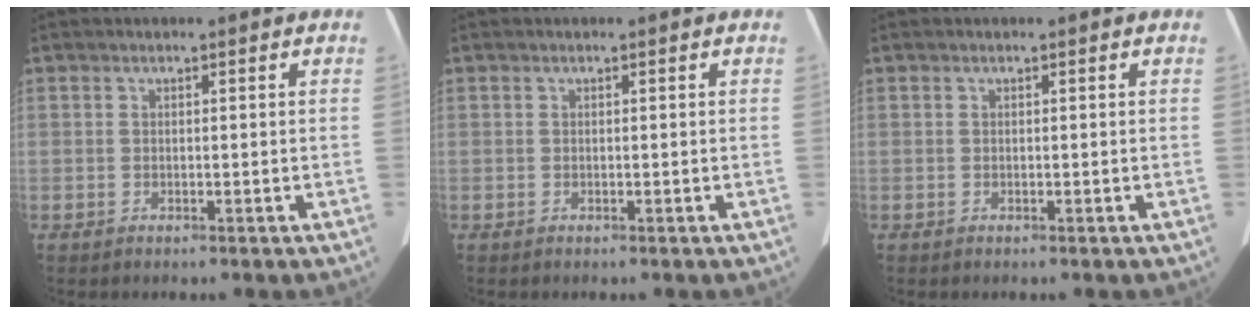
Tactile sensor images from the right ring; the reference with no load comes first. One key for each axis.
{"total": 0.0}
{"total": 0.0}